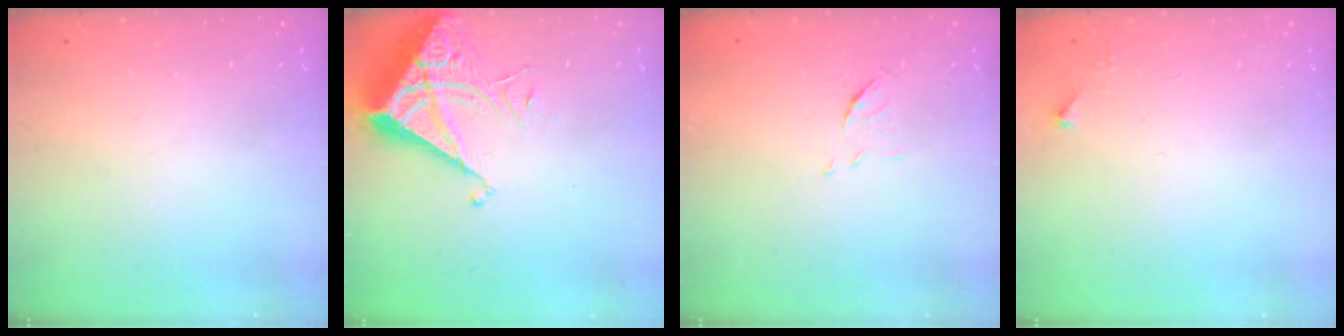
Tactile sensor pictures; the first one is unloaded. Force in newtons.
{"total": 7.0, "press": 7.0, "slide": 0.6}
{"total": 5.9, "press": 5.9, "slide": 0.5}
{"total": 3.5, "press": 3.4, "slide": 0.4}